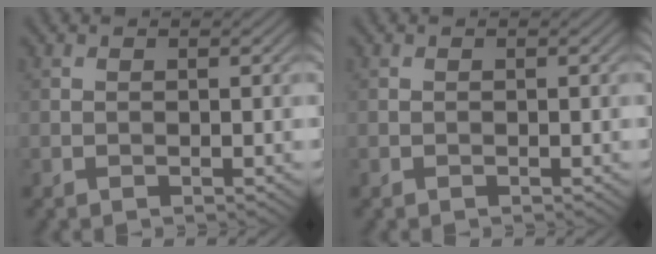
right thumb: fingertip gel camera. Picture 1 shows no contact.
{"total": 0.0}